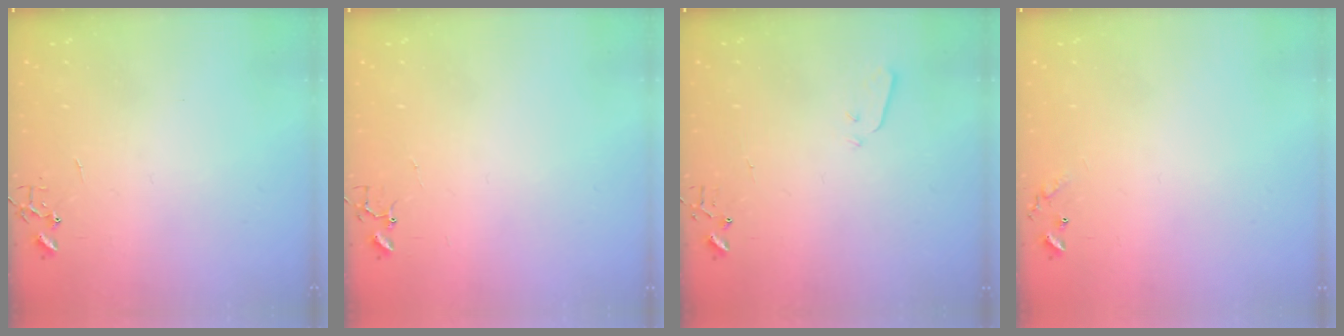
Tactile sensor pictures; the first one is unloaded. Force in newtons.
{"total": 3.7, "press": 3.7, "slide": 0.3}
{"total": 3.4, "press": 3.3, "slide": 0.7}
{"total": 6.6, "press": 6.6, "slide": 0.5}